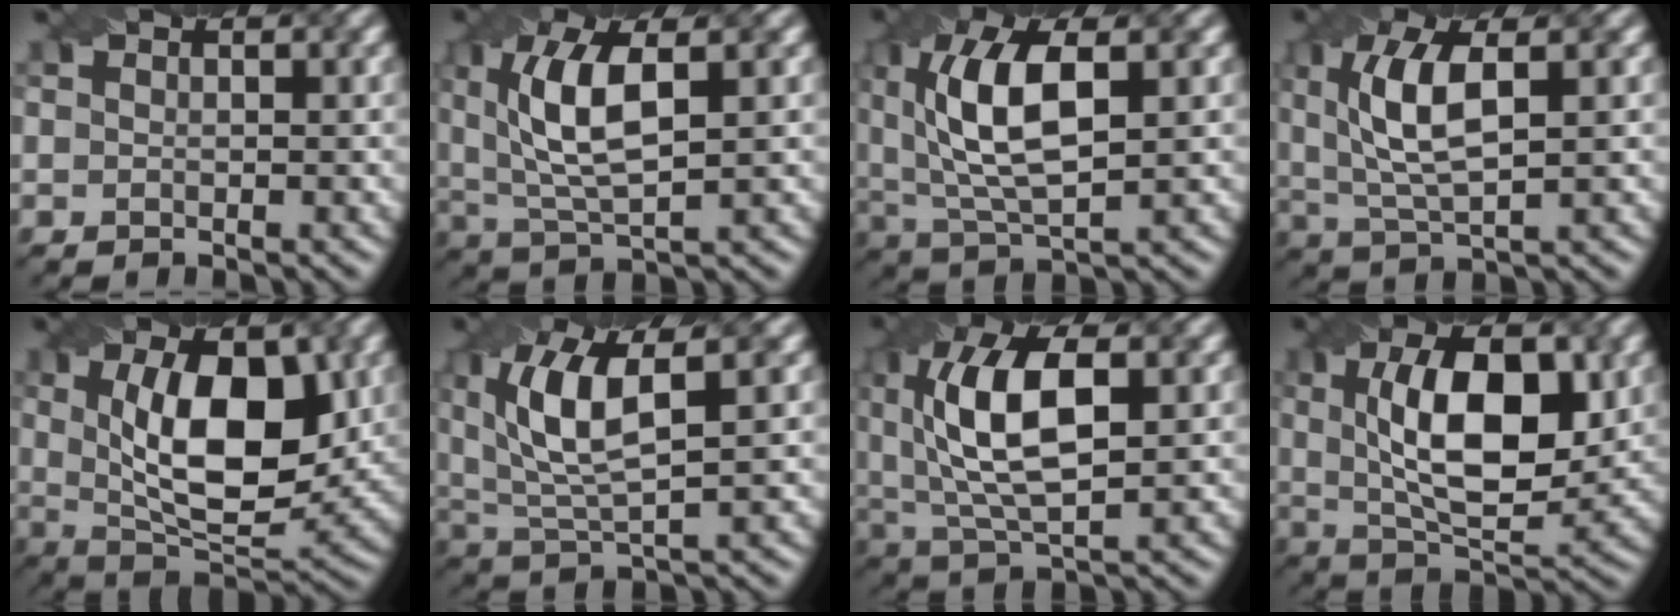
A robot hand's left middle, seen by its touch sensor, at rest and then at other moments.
{"total": 7.1, "force": [1.4, 2.6, 6.5], "torque": [-0.135, 0.008, 0.036]}
{"total": 8.4, "force": [1.4, 3.5, 7.5], "torque": [-0.153, 0.010, 0.034]}
{"total": 6.4, "force": [1.2, 2.3, 5.9], "torque": [-0.122, 0.008, 0.035]}
{"total": 10.3, "force": [1.4, 4.6, 9.1], "torque": [-0.137, 0.004, 0.032]}
{"total": 7.7, "force": [2.1, 2.7, 6.9], "torque": [-0.148, 0.011, 0.051]}
{"total": 9.0, "force": [1.3, 3.9, 8.0], "torque": [-0.157, 0.016, 0.029]}
{"total": 10.0, "force": [1.5, 4.2, 9.0], "torque": [-0.141, 0.009, 0.035]}